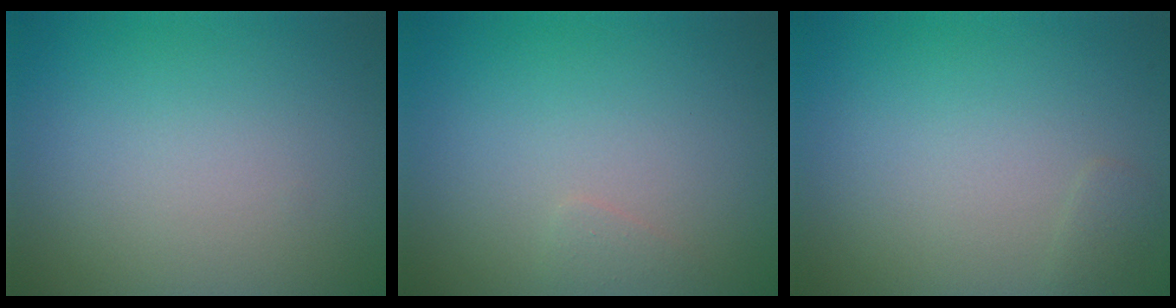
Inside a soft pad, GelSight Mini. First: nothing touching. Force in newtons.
{"total": 0.6, "press": 0.6, "slide": 0.1}
{"total": 0.6, "press": 0.6, "slide": 0.0}